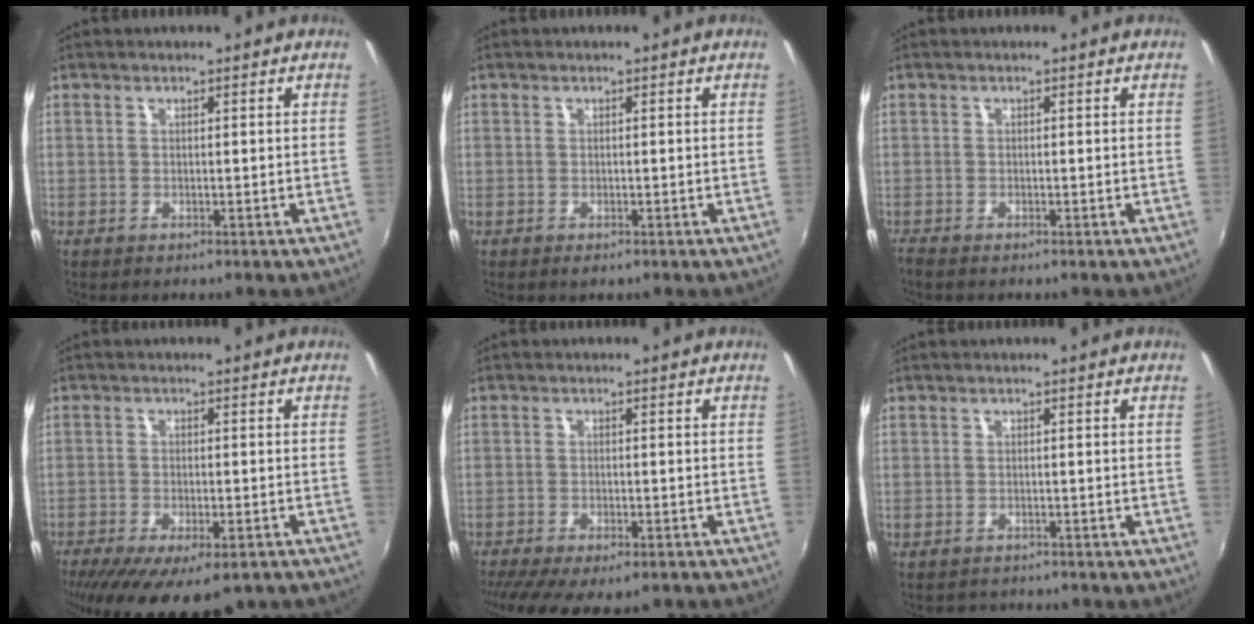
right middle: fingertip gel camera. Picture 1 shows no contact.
{"total": 0.7, "force": [-0.4, 0.4, 0.3], "torque": [-0.007, -0.005, -0.009]}
{"total": 0.9, "force": [-0.9, 0.1, 0.2], "torque": [-0.008, -0.006, -0.020]}
{"total": 14.7, "force": [-10.1, 5.1, 9.4], "torque": [-0.189, -0.057, -0.147]}
{"total": 11.2, "force": [-8.4, 3.5, 6.4], "torque": [-0.139, -0.046, -0.129]}
{"total": 1.9, "force": [-1.7, 0.8, 0.0], "torque": [-0.004, -0.005, -0.026]}